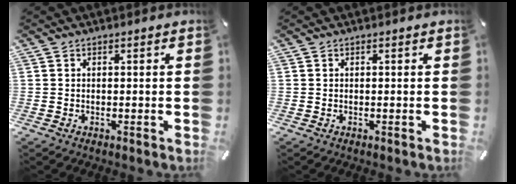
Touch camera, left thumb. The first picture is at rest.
{"total": 0.0}